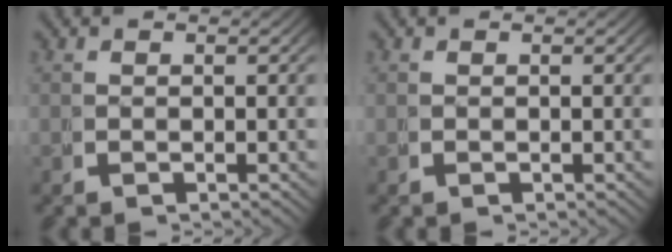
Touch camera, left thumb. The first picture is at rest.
{"total": 0.0}